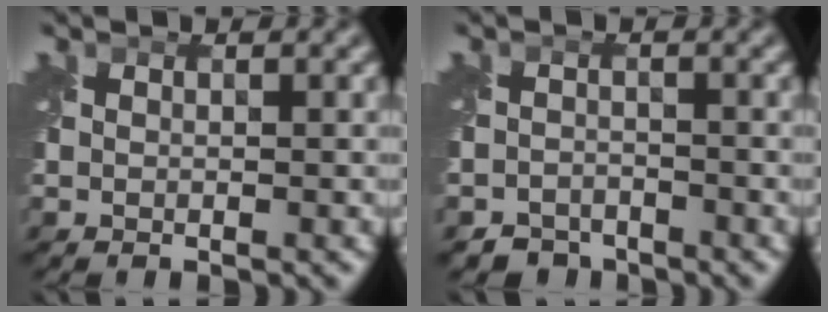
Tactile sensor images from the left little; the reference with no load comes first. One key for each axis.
{"total": 2.5, "fx": -2.3, "fy": 1.0, "fz": -0.2, "tx": 0.012, "ty": -0.004, "tz": -0.047}